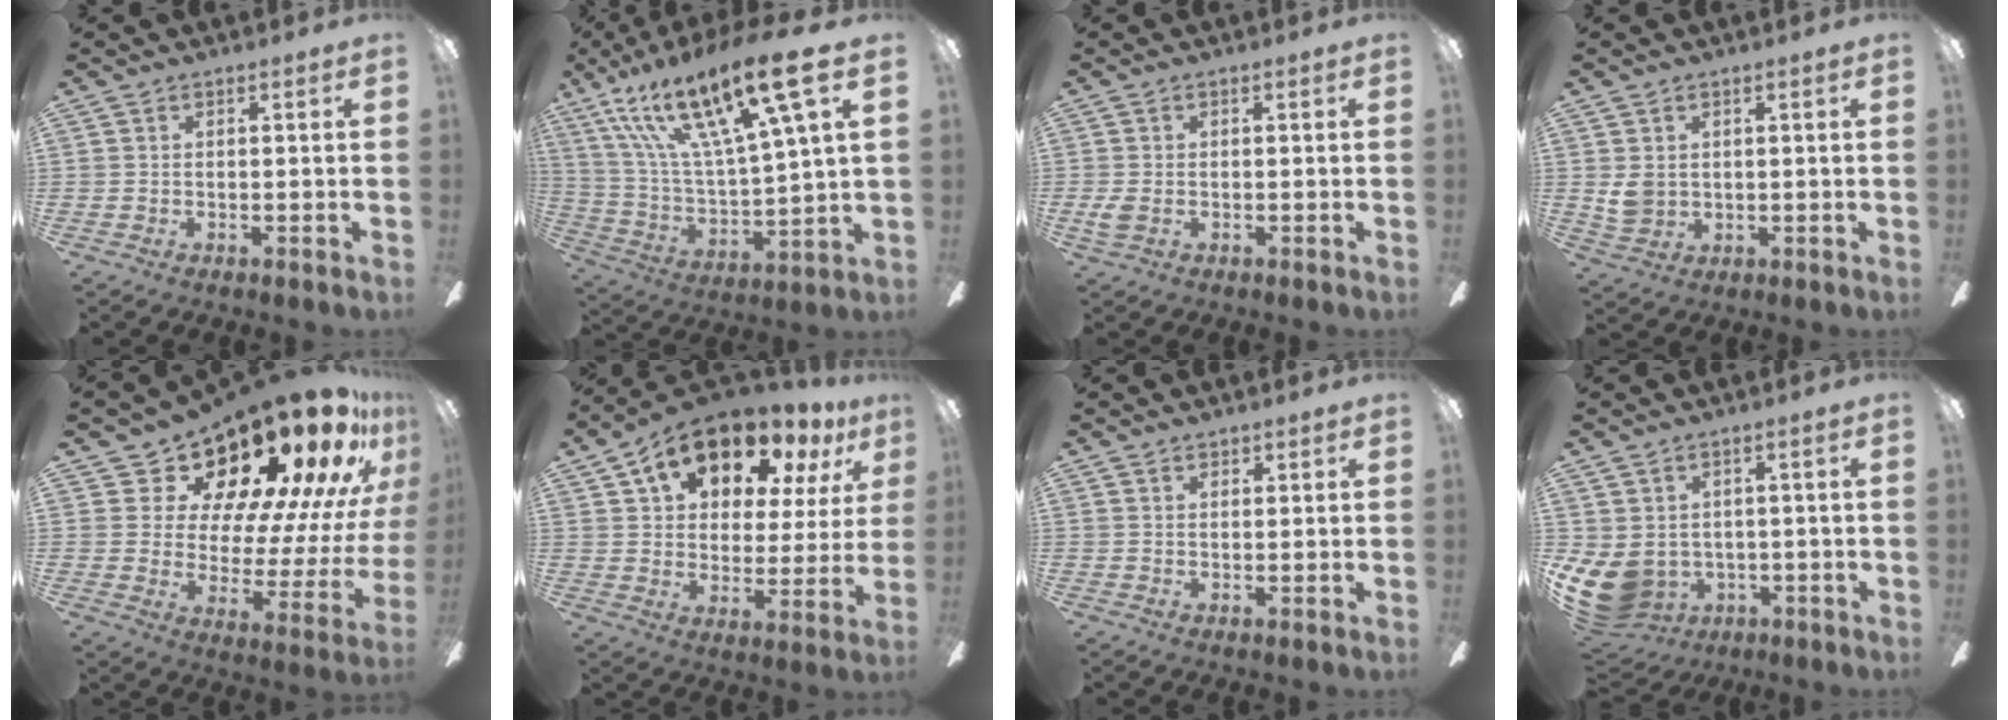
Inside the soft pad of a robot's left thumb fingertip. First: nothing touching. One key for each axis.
{"total": 24.1, "fx": 14.4, "fy": 5.4, "fz": 18.6, "tx": -0.363, "ty": -0.087, "tz": 0.229}
{"total": 2.9, "fx": -0.6, "fy": 2.0, "fz": 2.0, "tx": -0.047, "ty": 0.001, "tz": -0.012}
{"total": 4.7, "fx": 1.2, "fy": 4.0, "fz": 2.2, "tx": -0.029, "ty": 0.003, "tz": 0.025}
{"total": 22.2, "fx": 17.9, "fy": 8.2, "fz": 10.2, "tx": -0.145, "ty": -0.154, "tz": 0.309}
{"total": 14.8, "fx": 11.4, "fy": 7.1, "fz": 6.2, "tx": -0.112, "ty": -0.070, "tz": 0.203}
{"total": 1.5, "fx": 1.2, "fy": 0.8, "fz": 0.2, "tx": 0.004, "ty": -0.004, "tz": 0.022}
{"total": 9.0, "fx": -1.1, "fy": 7.7, "fz": 4.5, "tx": -0.130, "ty": -0.008, "tz": -0.016}